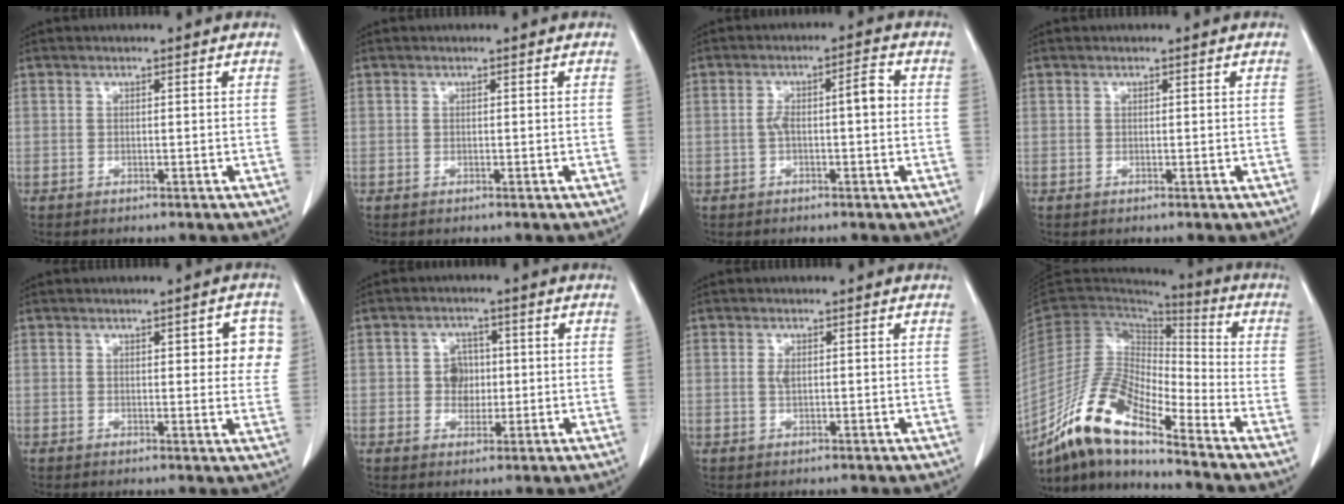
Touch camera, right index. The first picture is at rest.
{"total": 0.0}
{"total": 4.8, "force": [-0.4, 0.9, 4.7], "torque": [-0.081, 0.025, -0.004]}
{"total": 0.0}
{"total": 5.4, "force": [1.6, 1.8, 4.8], "torque": [-0.045, 0.006, 0.016]}
{"total": 3.7, "force": [-0.1, 3.2, 1.9], "torque": [-0.025, 0.009, 0.000]}
{"total": 1.1, "force": [0.0, 0.4, 1.0], "torque": [-0.024, 0.000, 0.001]}
{"total": 14.6, "force": [-11.1, 2.8, 9.0], "torque": [-0.181, 0.002, -0.207]}